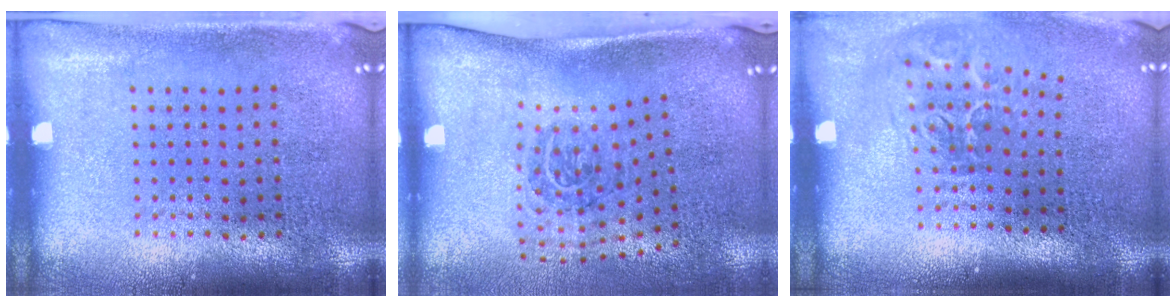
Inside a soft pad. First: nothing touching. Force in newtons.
{"total": 2.0, "press": 1.2, "slide": 1.6}
{"total": 2.1, "press": 1.3, "slide": 1.6}